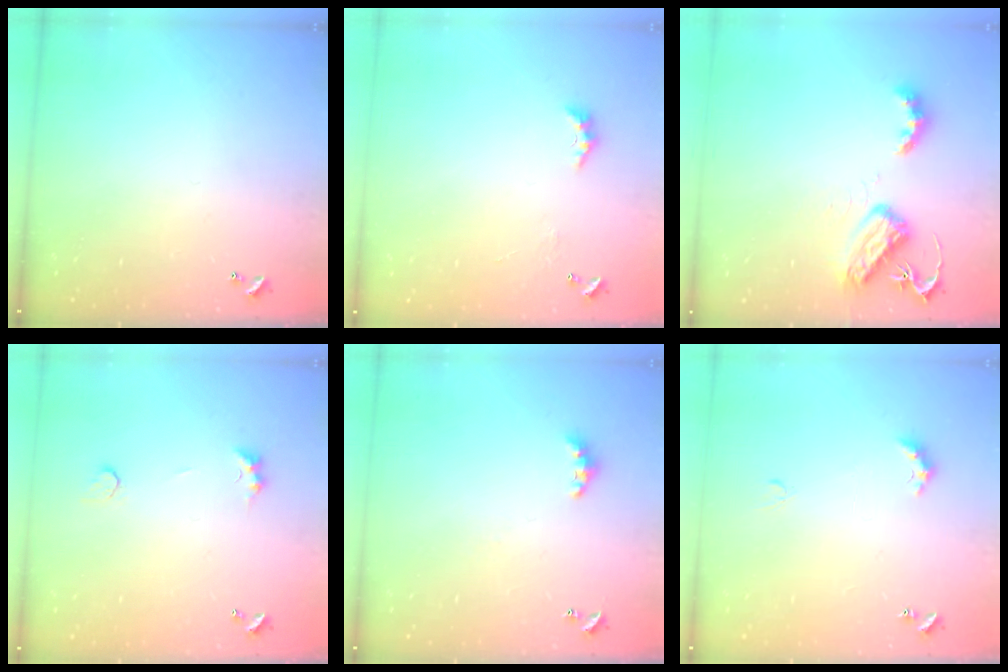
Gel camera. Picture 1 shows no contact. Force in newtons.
{"total": 2.4, "press": 2.3, "slide": 0.6}
{"total": 7.1, "press": 7.1, "slide": 0.4}
{"total": 2.7, "press": 2.6, "slide": 0.8}
{"total": 4.0, "press": 3.9, "slide": 0.8}
{"total": 2.1, "press": 2.0, "slide": 0.5}